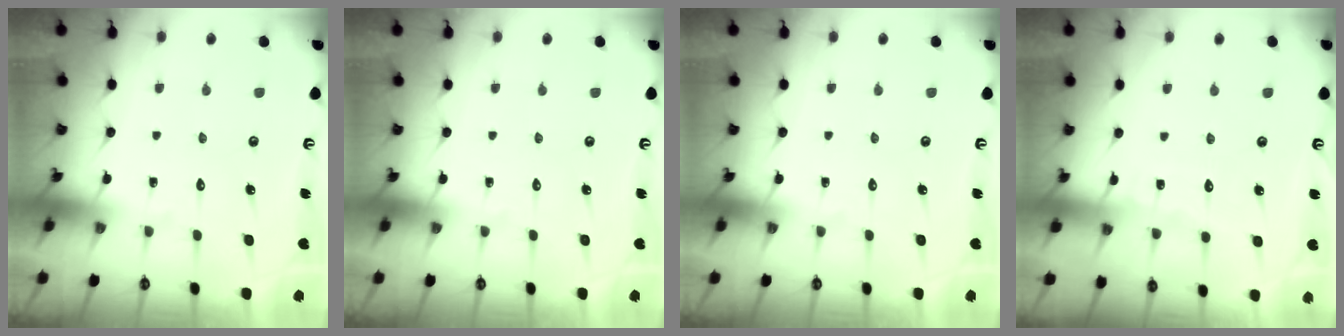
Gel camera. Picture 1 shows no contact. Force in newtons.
{"total": 0.0}
{"total": 0.0}
{"total": 3.5, "press": 3.5, "slide": 0.2}